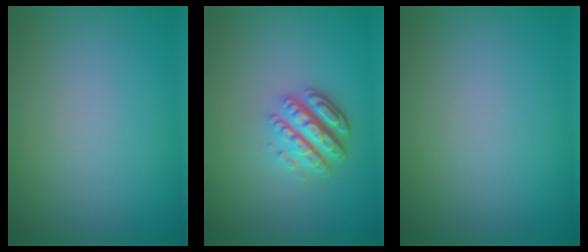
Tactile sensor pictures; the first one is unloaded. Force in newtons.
{"total": 4.9, "press": 3.5, "slide": 3.5}
{"total": 0.0}